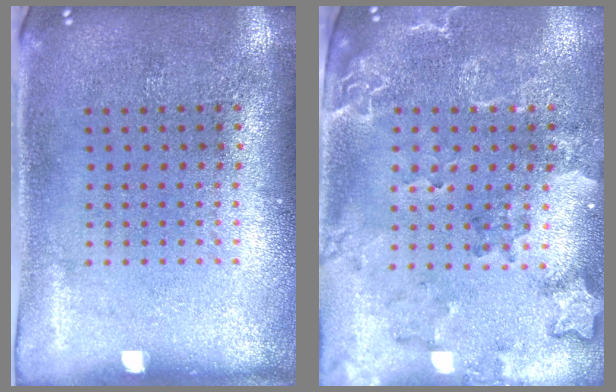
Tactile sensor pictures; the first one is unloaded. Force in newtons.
{"total": 2.2, "press": 1.9, "slide": 1.1}